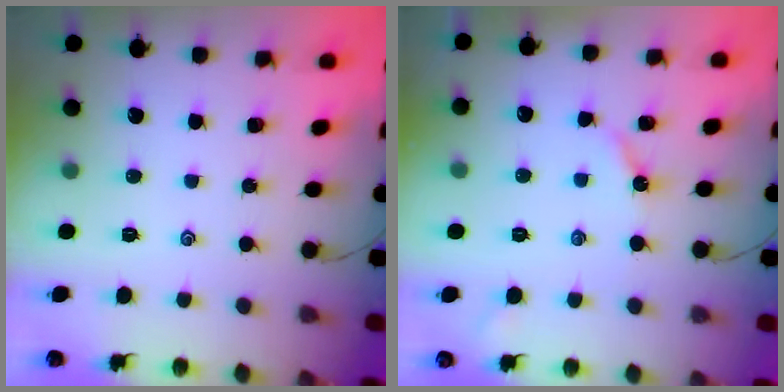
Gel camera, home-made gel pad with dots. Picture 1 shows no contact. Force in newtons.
{"total": 4.2, "press": 4.1, "slide": 0.6}